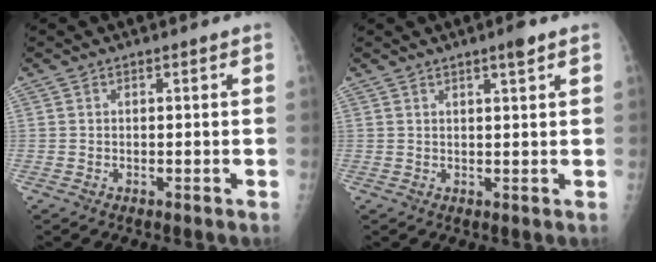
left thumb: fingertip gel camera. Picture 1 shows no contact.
{"total": 2.9, "force": [1.9, 0.2, 2.2], "torque": [-0.035, -0.008, 0.030]}